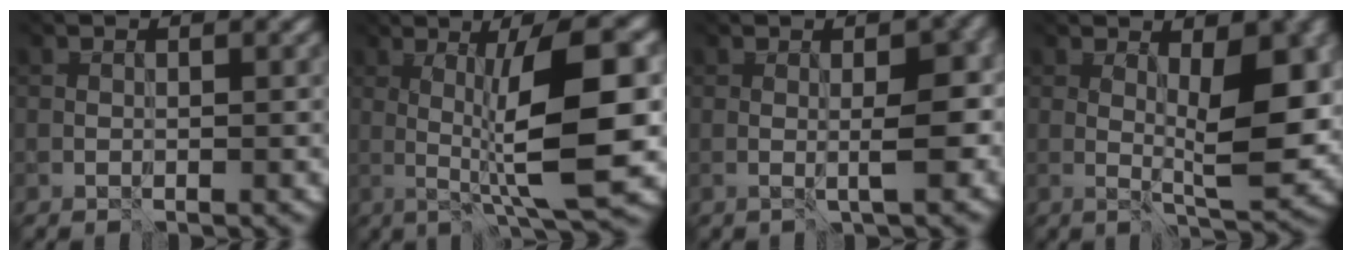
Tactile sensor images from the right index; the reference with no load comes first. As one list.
[{"total": 8.4, "force": [-1.7, 0.3, 8.2], "torque": [-0.115, 0.008, -0.011]}, {"total": 2.7, "force": [-1.2, -0.2, 2.4], "torque": [-0.029, 0.002, -0.009]}, {"total": 6.2, "force": [0.4, 1.6, 6.0], "torque": [-0.082, 0.002, 0.019]}]